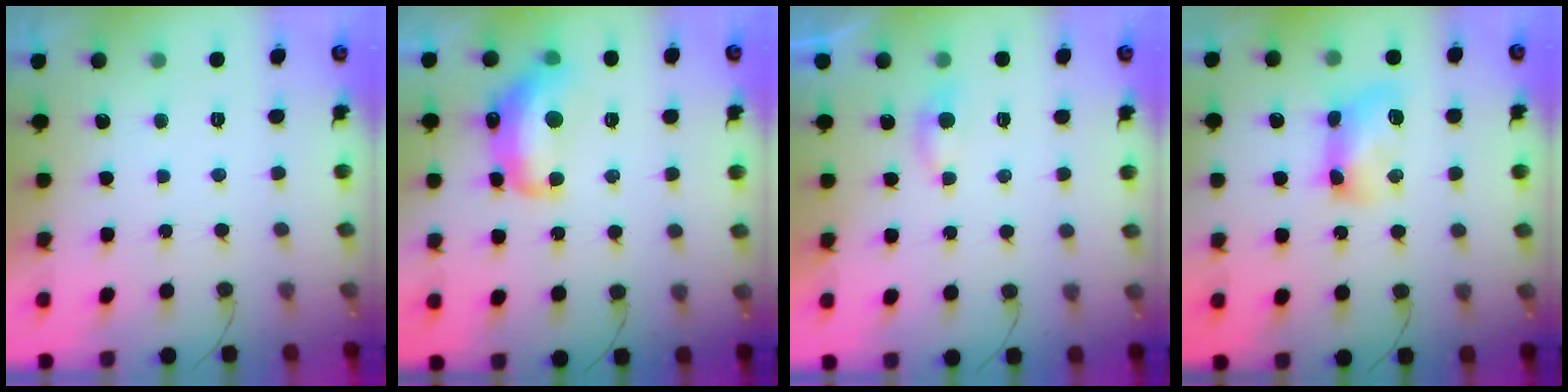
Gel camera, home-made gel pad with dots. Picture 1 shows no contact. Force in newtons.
{"total": 13.9, "press": 13.9, "slide": 0.9}
{"total": 2.7, "press": 2.6, "slide": 0.5}
{"total": 10.1, "press": 10.0, "slide": 0.5}